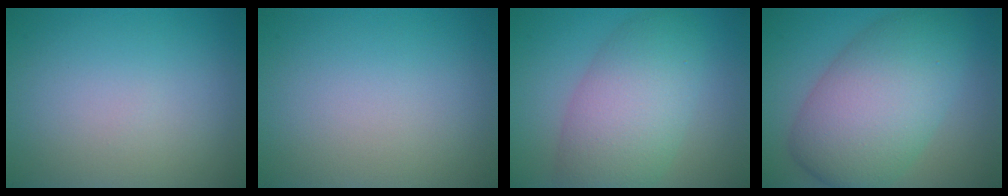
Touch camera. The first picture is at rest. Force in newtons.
{"total": 0.0}
{"total": 7.5, "press": 7.5, "slide": 0.3}
{"total": 9.8, "press": 9.8, "slide": 0.1}